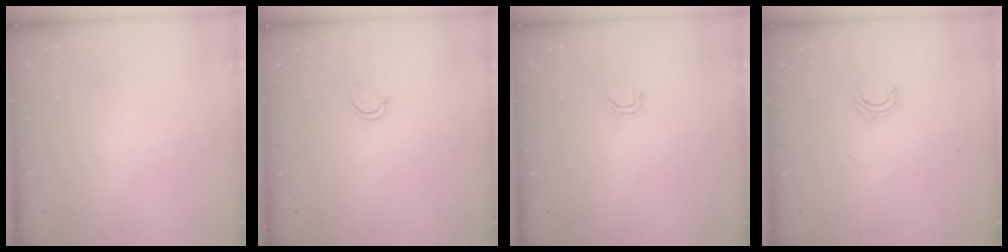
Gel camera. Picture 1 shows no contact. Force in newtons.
{"total": 3.4, "press": 3.4, "slide": 0.2}
{"total": 4.6, "press": 4.6, "slide": 0.4}
{"total": 4.1, "press": 4.0, "slide": 0.6}